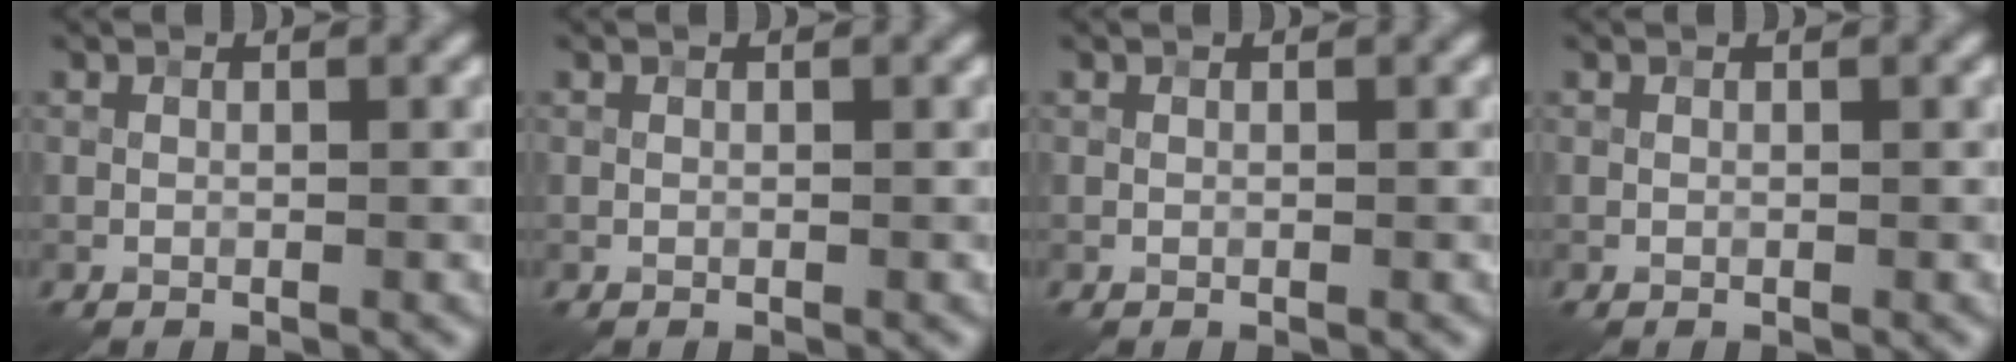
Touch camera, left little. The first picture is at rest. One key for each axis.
{"total": 0.0}
{"total": 0.0}
{"total": 0.0}